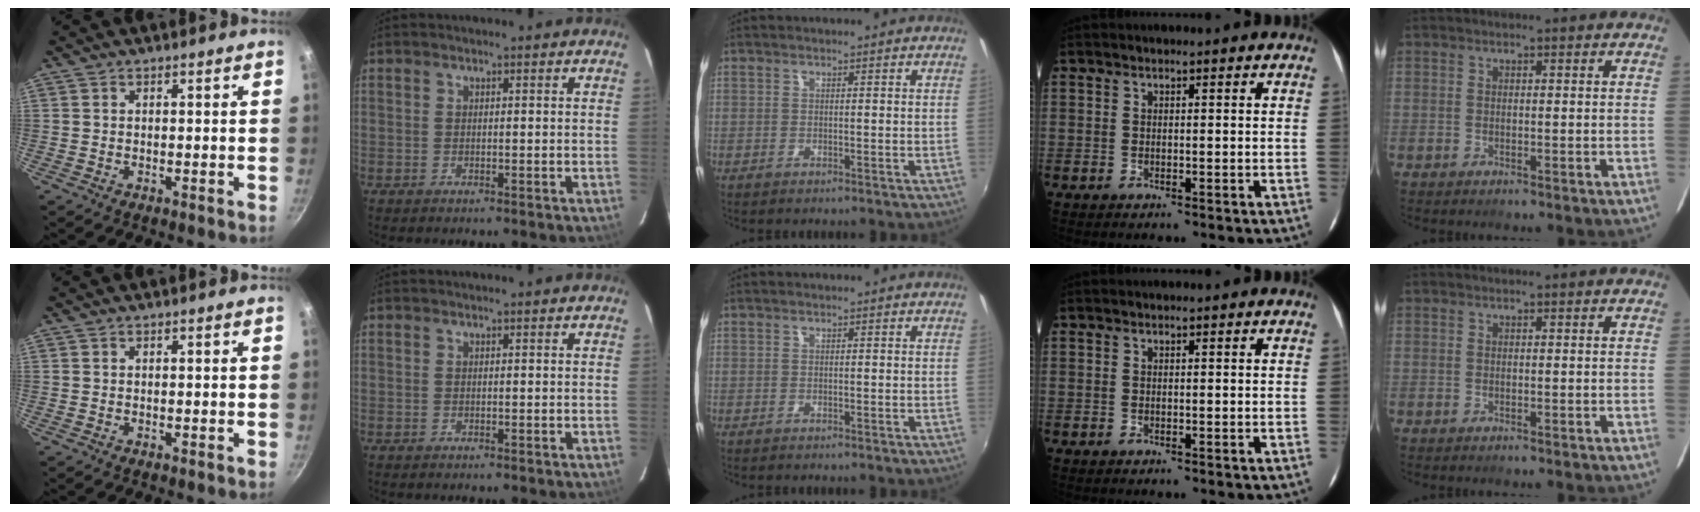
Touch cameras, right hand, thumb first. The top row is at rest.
{}